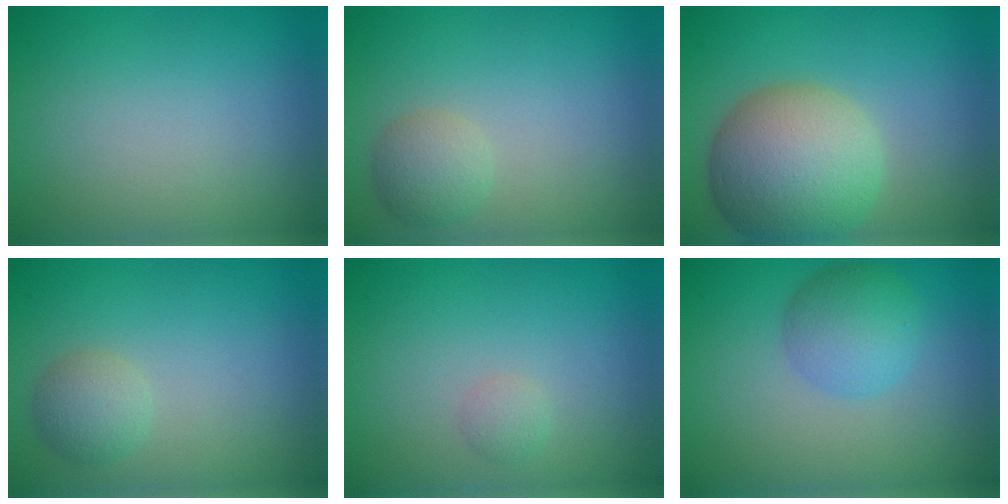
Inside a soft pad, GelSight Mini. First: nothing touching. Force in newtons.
{"total": 2.3, "press": 2.3, "slide": 0.2}
{"total": 9.0, "press": 9.0, "slide": 0.6}
{"total": 2.1, "press": 2.1, "slide": 0.0}
{"total": 0.9, "press": 0.9, "slide": 0.1}
{"total": 3.6, "press": 3.6, "slide": 0.2}